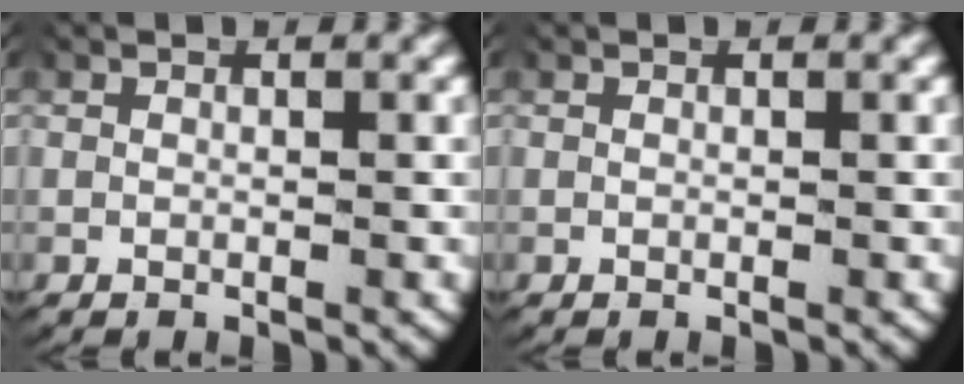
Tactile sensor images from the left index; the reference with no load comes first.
{"total": 0.0}